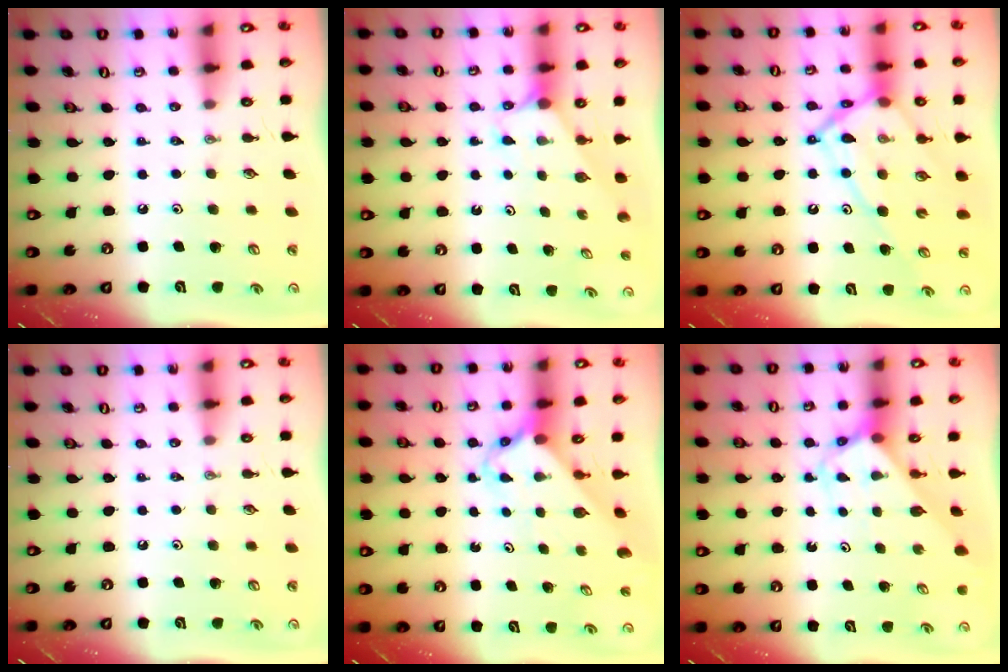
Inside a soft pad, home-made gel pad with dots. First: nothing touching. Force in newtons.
{"total": 2.3, "press": 2.3, "slide": 0.2}
{"total": 15.6, "press": 15.6, "slide": 0.7}
{"total": 0.0}
{"total": 2.4, "press": 2.4, "slide": 0.2}
{"total": 3.1, "press": 3.1, "slide": 0.1}